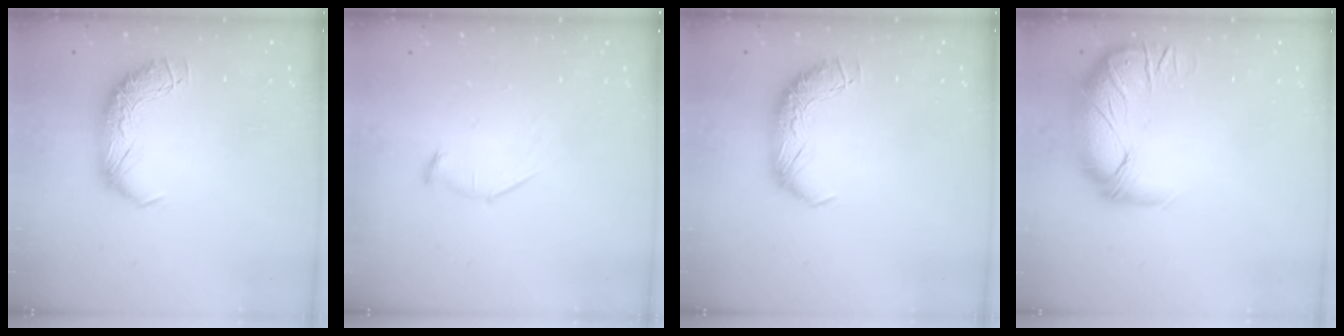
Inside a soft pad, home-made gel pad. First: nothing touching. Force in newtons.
{"total": 8.2, "press": 8.2, "slide": 0.9}
{"total": 0.0}
{"total": 2.8, "press": 0.1, "slide": 2.8}